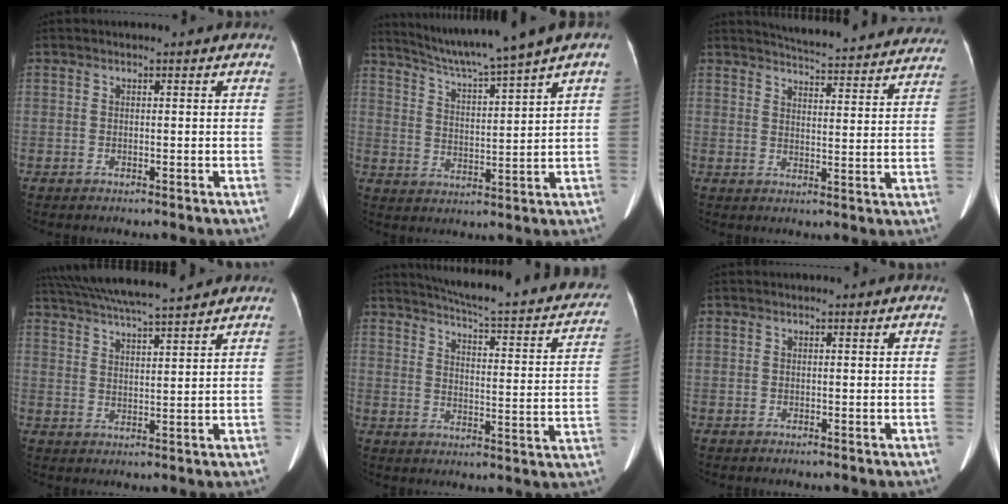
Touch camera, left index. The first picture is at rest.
{"total": 14.8, "force": [12.9, -1.1, 7.1], "torque": [-0.124, 0.007, 0.200]}
{"total": 23.9, "force": [22.5, 3.0, 7.4], "torque": [-0.102, -0.048, 0.264]}
{"total": 13.7, "force": [12.2, 0.4, 6.2], "torque": [-0.122, 0.031, 0.194]}
{"total": 26.0, "force": [22.3, 3.8, 12.8], "torque": [-0.176, -0.043, 0.260]}
{"total": 0.0}